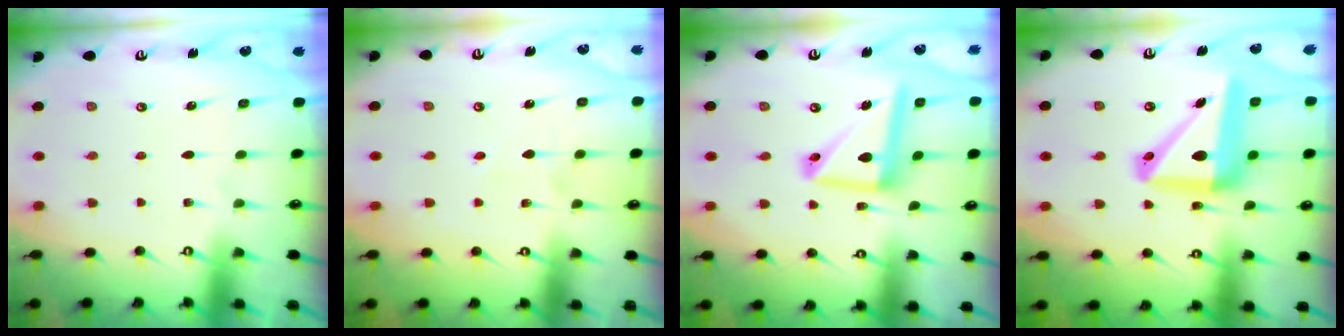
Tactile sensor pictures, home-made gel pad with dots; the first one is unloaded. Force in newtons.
{"total": 3.5, "press": 3.3, "slide": 1.1}
{"total": 14.0, "press": 13.9, "slide": 1.6}
{"total": 15.5, "press": 15.4, "slide": 1.8}